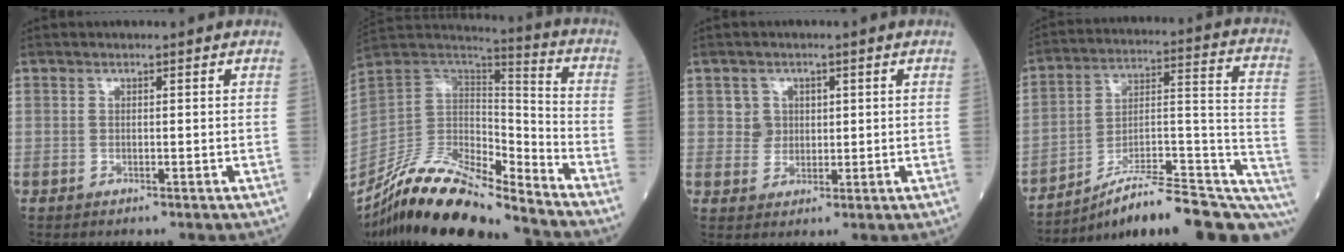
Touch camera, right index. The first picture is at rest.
{"total": 19.7, "force": [-16.8, 3.7, 9.6], "torque": [-0.191, 0.018, -0.313]}
{"total": 2.9, "force": [0.9, 2.7, 0.2], "torque": [0.001, 0.001, 0.015]}
{"total": 22.7, "force": [-17.5, 3.7, 13.9], "torque": [-0.129, 0.046, -0.259]}